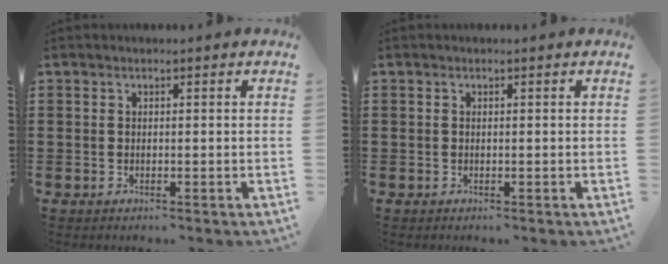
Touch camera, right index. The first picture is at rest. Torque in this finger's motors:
{"motor_torque": [0.40, 0.51, -0.36, -0.11]}